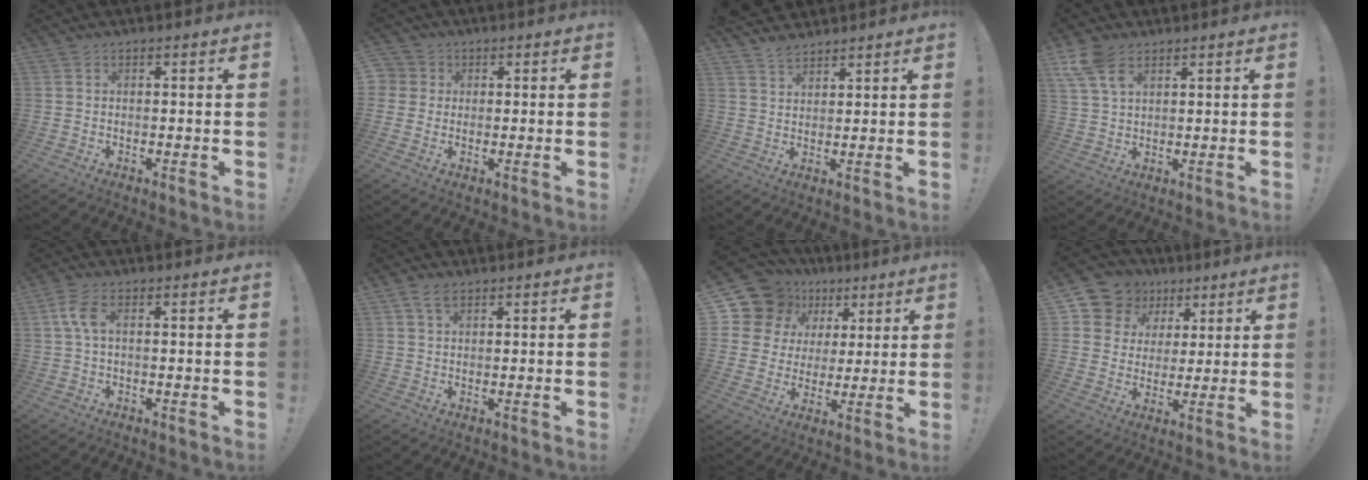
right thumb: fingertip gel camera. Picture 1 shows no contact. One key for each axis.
{"total": 3.8, "fx": 0.6, "fy": 3.6, "fz": 0.9, "tx": -0.014, "ty": 0.005, "tz": 0.010}
{"total": 5.0, "fx": 4.4, "fy": 2.0, "fz": 1.1, "tx": -0.022, "ty": -0.023, "tz": 0.084}
{"total": 8.7, "fx": 4.7, "fy": 5.0, "fz": 5.3, "tx": -0.106, "ty": -0.011, "tz": 0.093}
{"total": 5.1, "fx": 0.8, "fy": 2.2, "fz": 4.5, "tx": -0.107, "ty": 0.007, "tz": 0.014}
{"total": 3.6, "fx": 2.1, "fy": 1.9, "fz": 2.2, "tx": -0.034, "ty": -0.005, "tz": 0.037}
{"total": 14.1, "fx": 7.0, "fy": 11.1, "fz": 5.1, "tx": -0.093, "ty": -0.035, "tz": 0.147}
{"total": 11.0, "fx": 5.5, "fy": 9.2, "fz": 2.4, "tx": -0.039, "ty": -0.036, "tz": 0.115}